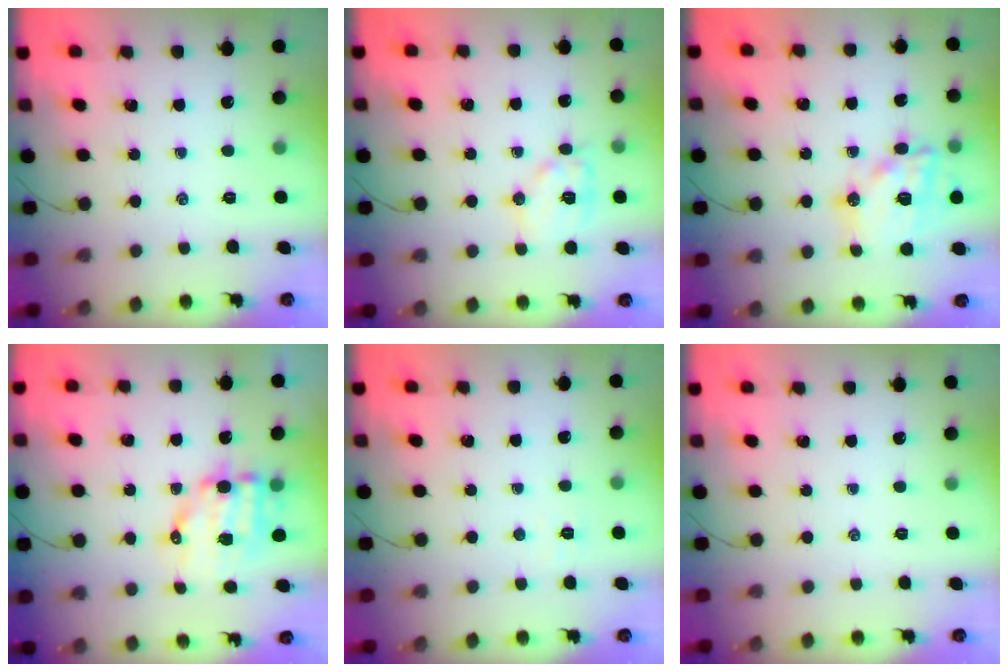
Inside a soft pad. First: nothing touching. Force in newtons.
{"total": 9.8, "press": 9.8, "slide": 0.6}
{"total": 17.5, "press": 17.2, "slide": 3.0}
{"total": 10.1, "press": 9.9, "slide": 2.2}
{"total": 2.8, "press": 2.7, "slide": 0.8}
{"total": 0.0}